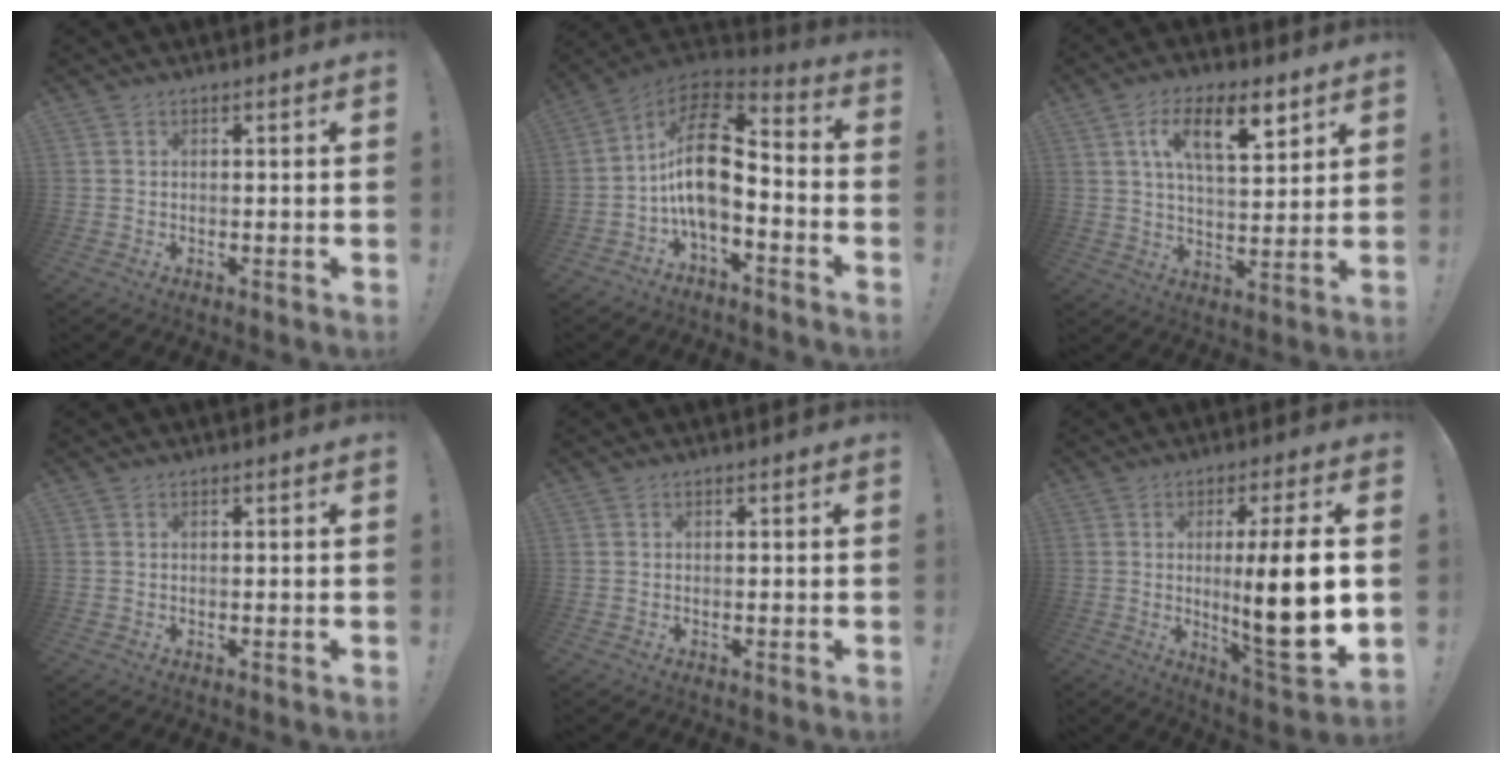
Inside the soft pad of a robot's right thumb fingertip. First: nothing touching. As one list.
[{"total": 16.3, "force": [-0.9, 8.6, 13.8], "torque": [-0.252, 0.017, -0.009]}, {"total": 13.7, "force": [6.6, 5.2, 10.8], "torque": [-0.169, -0.015, 0.108]}, {"total": 0.0}, {"total": 0.0}, {"total": 16.9, "force": [0.6, 2.1, 16.8], "torque": [-0.269, -0.024, 0.002]}]